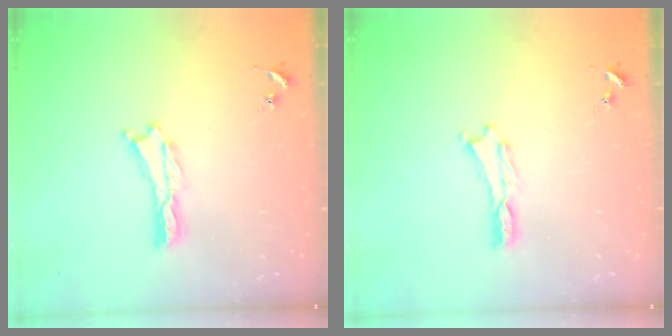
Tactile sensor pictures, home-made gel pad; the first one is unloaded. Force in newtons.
{"total": 0.0}